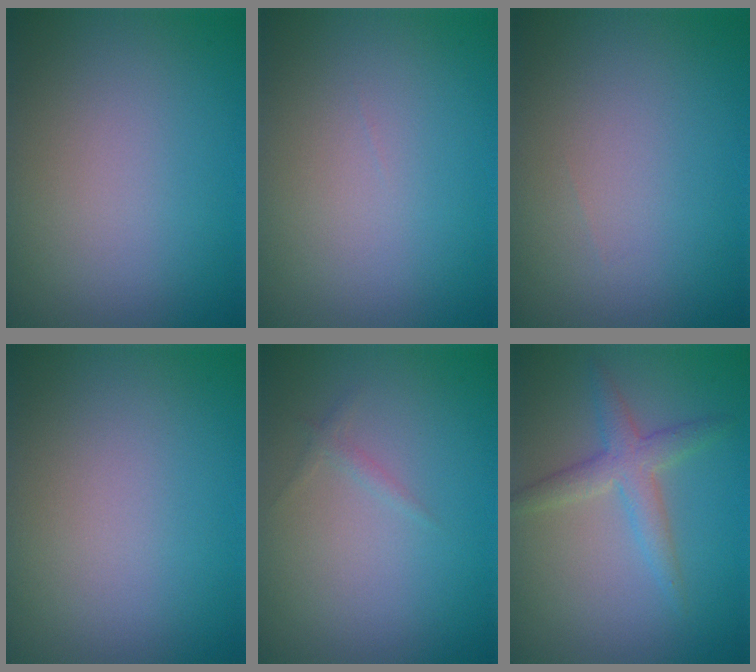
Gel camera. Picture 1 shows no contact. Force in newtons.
{"total": 0.0}
{"total": 0.0}
{"total": 0.0}
{"total": 0.6, "press": 0.6, "slide": 0.1}
{"total": 2.9, "press": 2.9, "slide": 0.3}